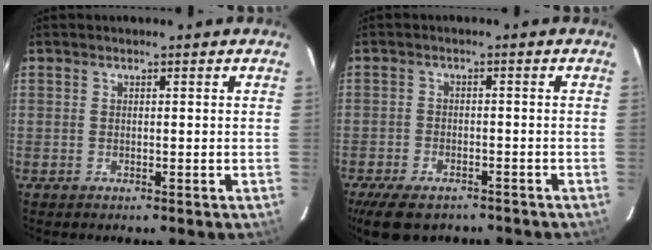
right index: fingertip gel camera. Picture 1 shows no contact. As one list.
[{"total": 10.1, "force": [-7.6, 4.5, 4.9], "torque": [-0.115, -0.015, -0.123]}]